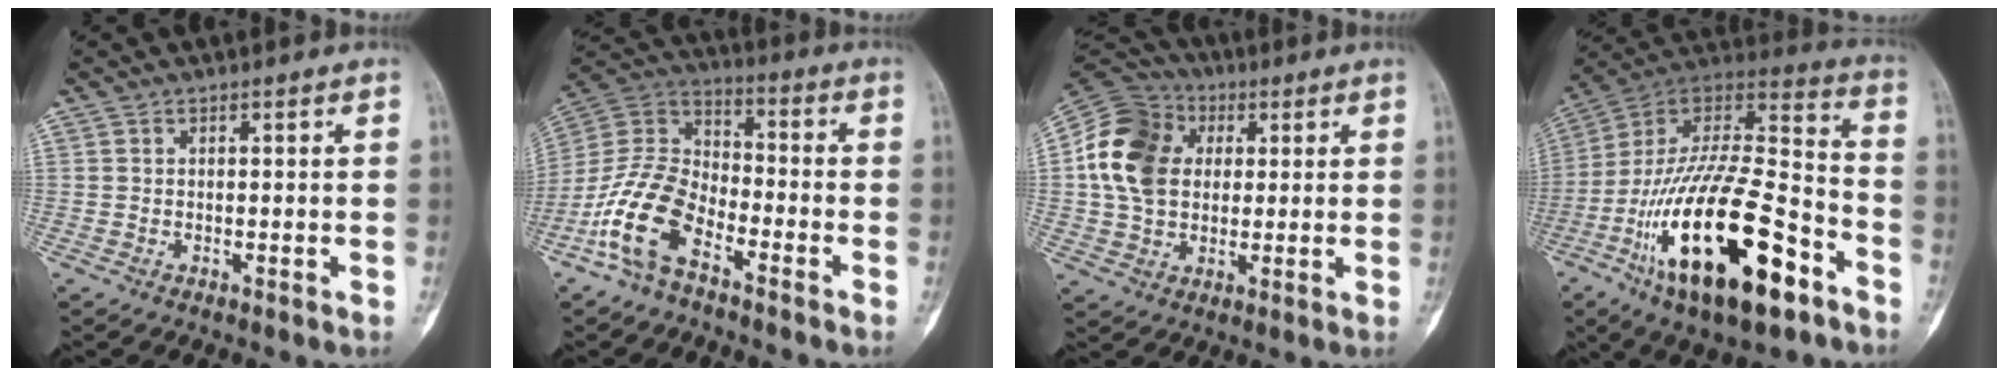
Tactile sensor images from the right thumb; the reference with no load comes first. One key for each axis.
{"total": 13.9, "fx": -7.6, "fy": 7.3, "fz": 9.2, "tx": -0.185, "ty": 0.056, "tz": -0.157}
{"total": 15.7, "fx": 2.4, "fy": 12.2, "fz": 9.7, "tx": -0.167, "ty": 0.017, "tz": 0.036}
{"total": 30.4, "fx": -13.2, "fy": 11.6, "fz": 24.8, "tx": -0.461, "ty": 0.055, "tz": -0.215}